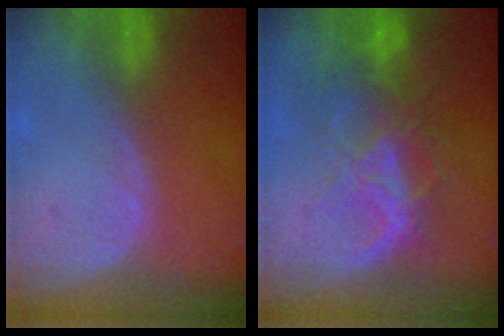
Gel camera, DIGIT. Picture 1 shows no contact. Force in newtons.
{"total": 8.9, "press": 7.5, "slide": 4.7}